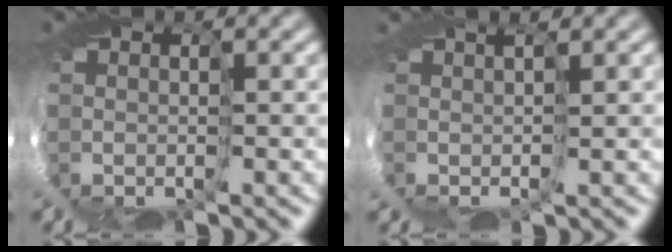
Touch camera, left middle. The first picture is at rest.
{"total": 2.8, "force": [1.4, -2.2, -0.9], "torque": [0.028, 0.023, 0.000]}